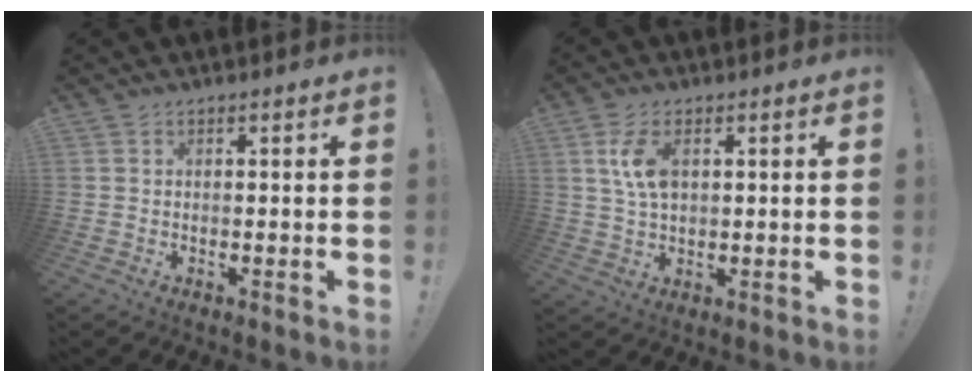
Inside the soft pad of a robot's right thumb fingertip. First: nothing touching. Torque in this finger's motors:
{"motor_torque": [0.09, 0.09, 0.71, -0.14, 0.02]}